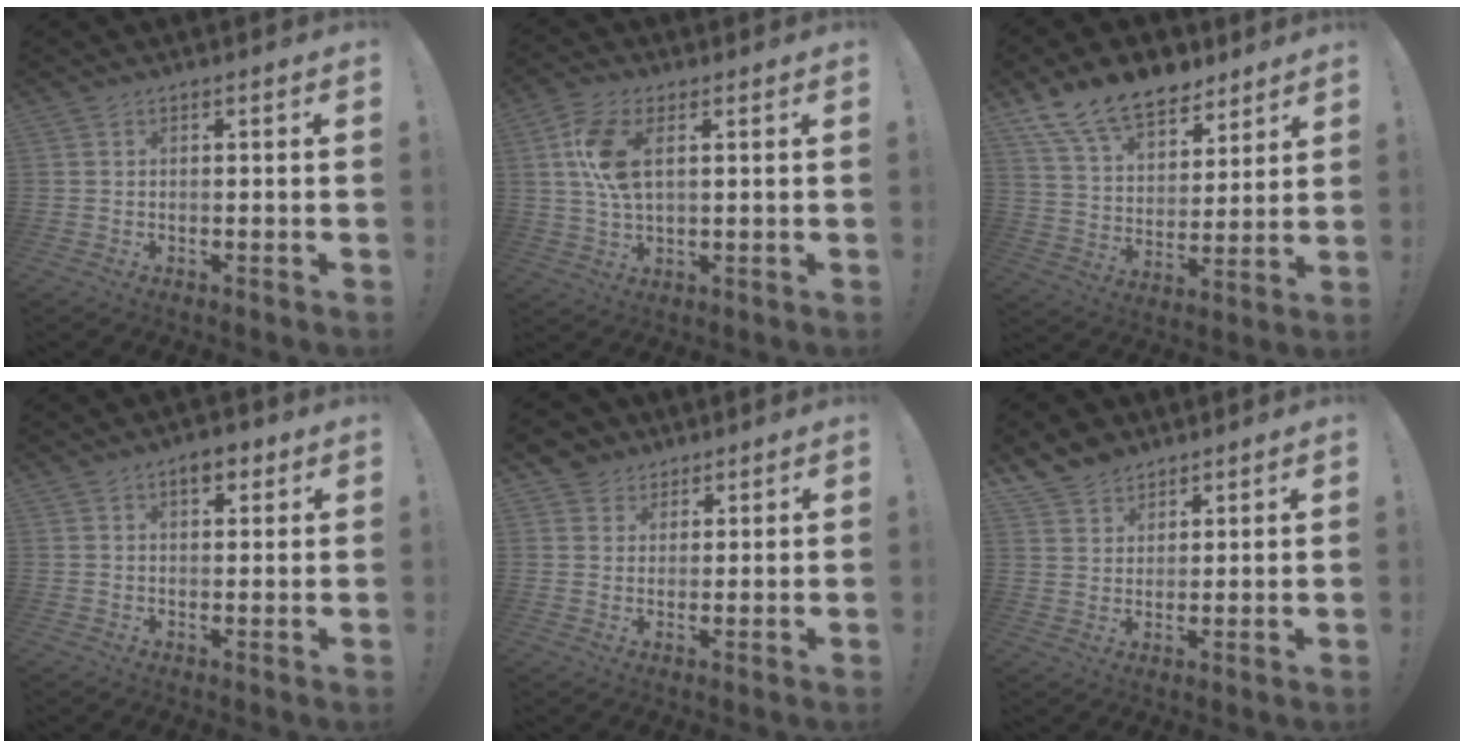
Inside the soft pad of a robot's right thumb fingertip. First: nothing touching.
{"total": 10.5, "force": [2.7, 5.3, 8.6], "torque": [-0.175, -0.007, 0.047]}
{"total": 15.8, "force": [11.7, 8.5, 6.5], "torque": [-0.125, -0.076, 0.219]}
{"total": 4.4, "force": [2.5, 2.4, 2.7], "torque": [-0.021, -0.012, 0.039]}
{"total": 5.1, "force": [3.1, 4.0, 0.3], "torque": [-0.006, -0.020, 0.061]}
{"total": 7.4, "force": [6.0, 4.2, 1.1], "torque": [-0.027, -0.039, 0.120]}